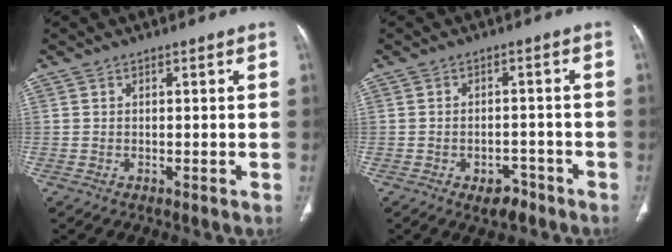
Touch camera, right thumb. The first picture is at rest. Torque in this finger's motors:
{"motor_torque": [-0.33, 0.16, 0.40, 0.28, 0.08]}